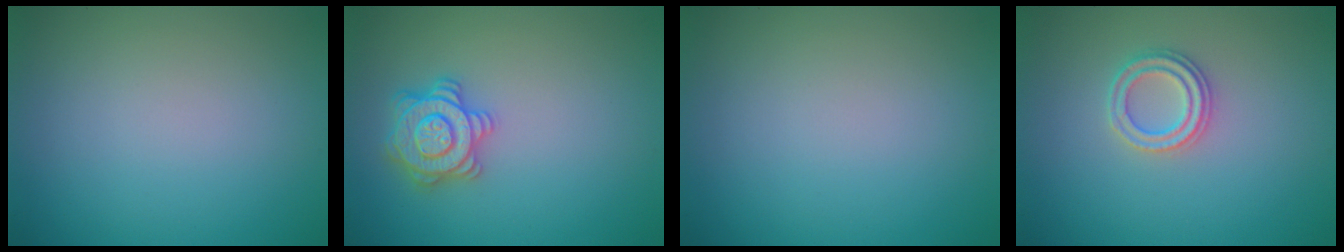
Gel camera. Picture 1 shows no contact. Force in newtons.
{"total": 3.6, "press": 3.5, "slide": 1.0}
{"total": 0.0}
{"total": 2.3, "press": 2.2, "slide": 0.5}